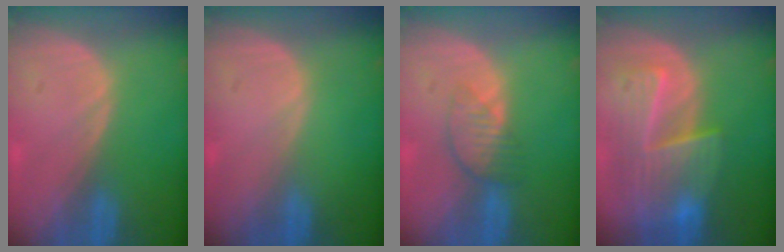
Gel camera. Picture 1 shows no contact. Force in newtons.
{"total": 0.0}
{"total": 4.0, "press": 3.5, "slide": 1.8}
{"total": 9.6, "press": 8.4, "slide": 4.6}